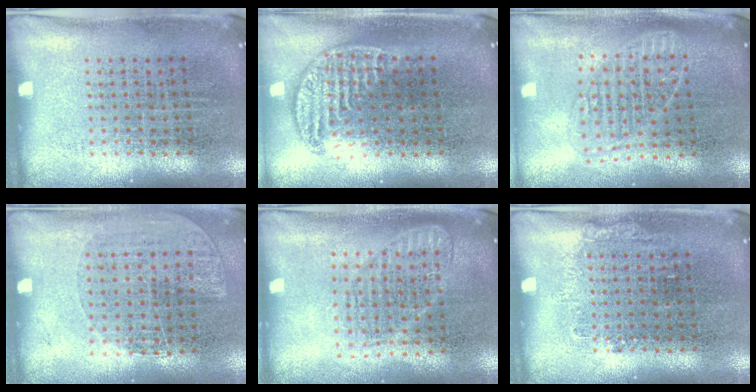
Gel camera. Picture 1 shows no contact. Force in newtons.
{"total": 1.2, "press": 1.1, "slide": 0.5}
{"total": 1.7, "press": 1.5, "slide": 0.8}
{"total": 1.1, "press": 1.0, "slide": 0.5}
{"total": 1.6, "press": 1.4, "slide": 0.7}
{"total": 0.7, "press": 0.7, "slide": 0.2}